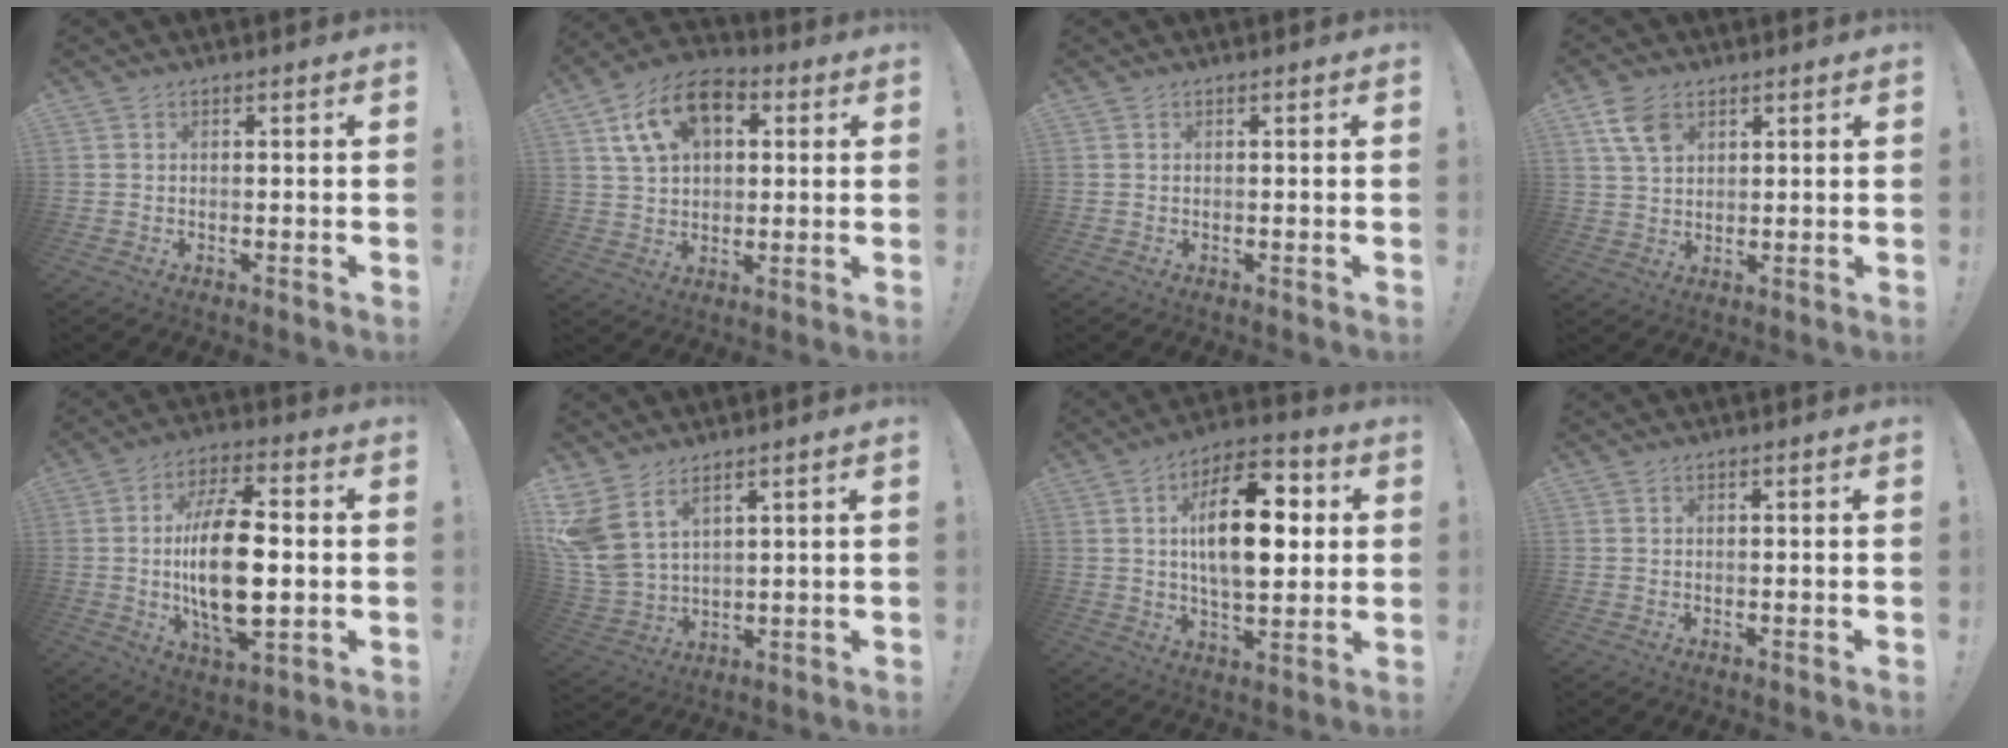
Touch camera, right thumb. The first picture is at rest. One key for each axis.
{"total": 14.7, "fx": 5.9, "fy": 9.9, "fz": 9.1, "tx": -0.145, "ty": -0.012, "tz": 0.115}
{"total": 0.0}
{"total": 7.7, "fx": 3.9, "fy": 5.1, "fz": 4.3, "tx": -0.078, "ty": -0.005, "tz": 0.080}
{"total": 19.1, "fx": -0.6, "fy": 8.8, "fz": 17.0, "tx": -0.321, "ty": -0.007, "tz": -0.015}
{"total": 10.0, "fx": 6.1, "fy": 5.7, "fz": 5.5, "tx": -0.127, "ty": -0.043, "tz": 0.122}
{"total": 19.6, "fx": 3.5, "fy": 9.4, "fz": 16.8, "tx": -0.268, "ty": 0.001, "tz": 0.047}
{"total": 0.0}